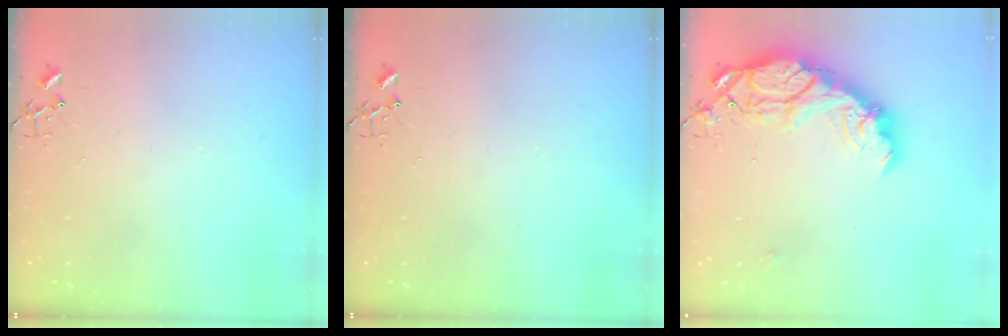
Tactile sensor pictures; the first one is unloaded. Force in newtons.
{"total": 0.0}
{"total": 19.2, "press": 19.1, "slide": 1.5}